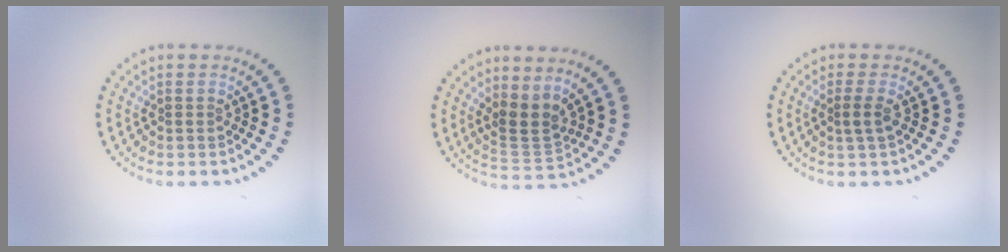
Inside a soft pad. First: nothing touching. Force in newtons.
{"total": 2.8, "press": 2.1, "slide": 1.9}
{"total": 1.2, "press": 1.1, "slide": 0.5}